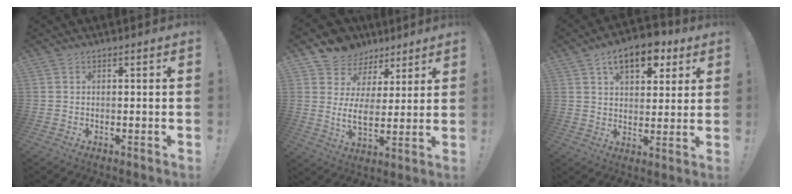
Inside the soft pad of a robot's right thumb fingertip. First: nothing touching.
{"total": 9.2, "force": [3.8, 6.8, 4.9], "torque": [-0.073, -0.033, 0.079]}
{"total": 11.9, "force": [6.1, 6.6, 7.8], "torque": [-0.105, -0.026, 0.106]}